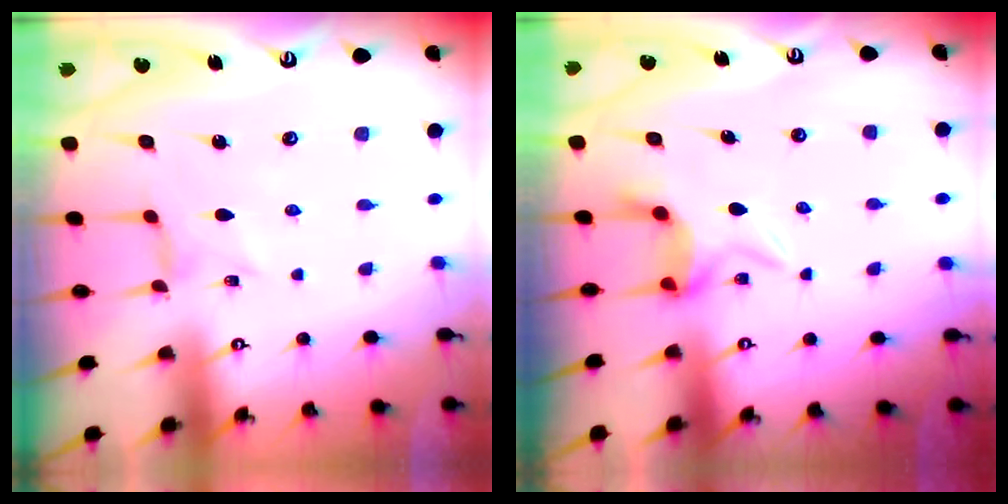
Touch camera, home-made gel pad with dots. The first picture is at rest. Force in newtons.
{"total": 5.5, "press": 5.2, "slide": 1.8}